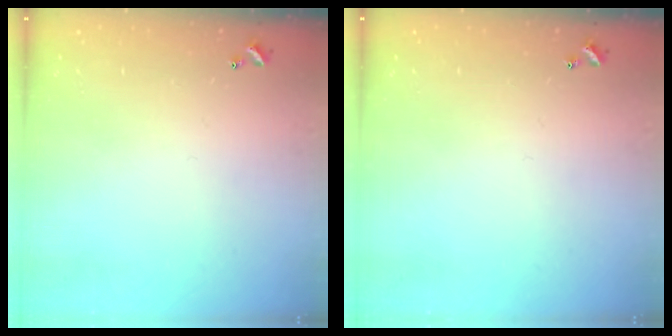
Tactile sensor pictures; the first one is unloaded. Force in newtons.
{"total": 0.0}